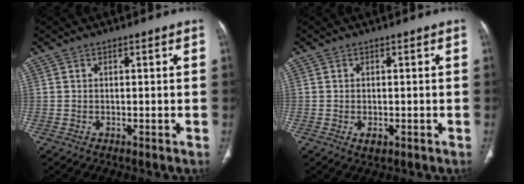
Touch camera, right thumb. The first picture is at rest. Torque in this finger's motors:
{"motor_torque": [-0.23, 0.11, -0.16, -0.10, 0.04]}